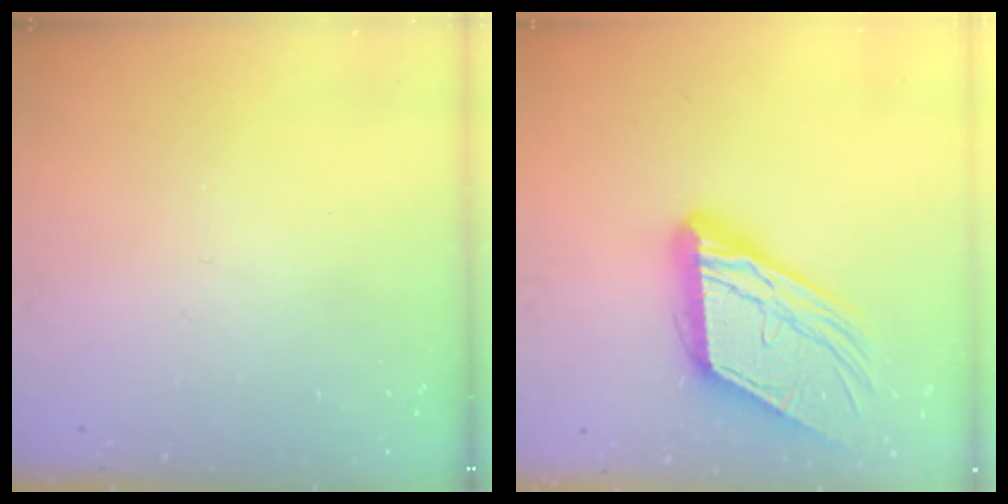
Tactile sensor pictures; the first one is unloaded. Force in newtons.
{"total": 18.3, "press": 18.2, "slide": 1.8}